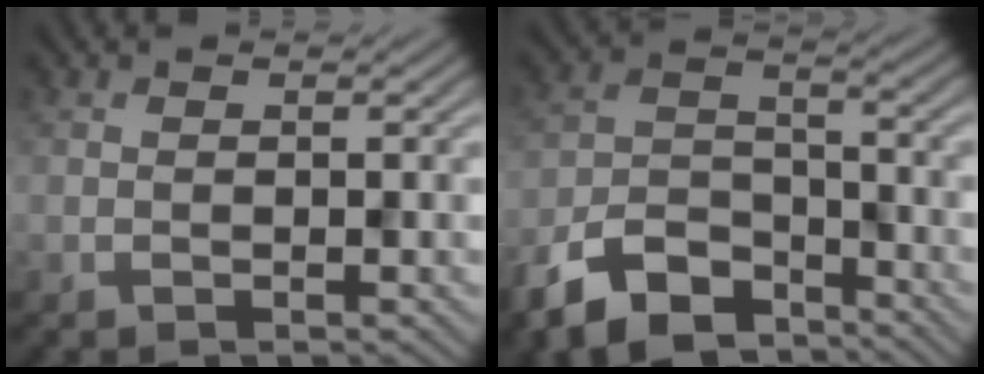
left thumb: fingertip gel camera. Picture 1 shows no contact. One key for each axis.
{"total": 9.9, "fx": -7.2, "fy": 4.7, "fz": 4.8, "tx": -0.103, "ty": -0.014, "tz": -0.145}